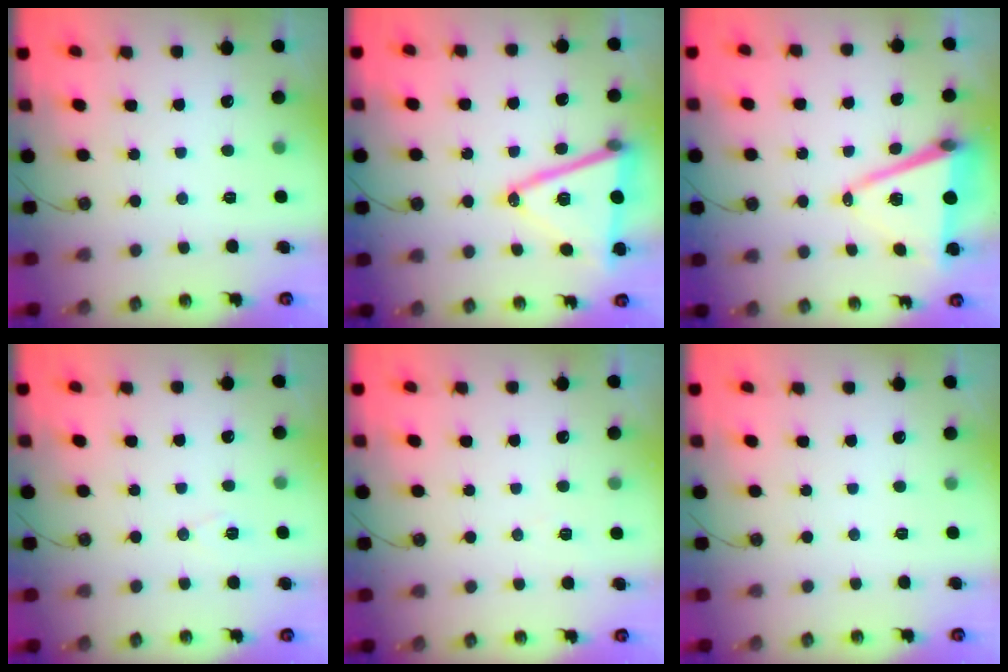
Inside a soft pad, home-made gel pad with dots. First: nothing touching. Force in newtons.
{"total": 17.0, "press": 16.5, "slide": 3.9}
{"total": 12.0, "press": 11.3, "slide": 4.0}
{"total": 5.7, "press": 3.6, "slide": 4.4}
{"total": 5.5, "press": 3.3, "slide": 4.4}
{"total": 0.0}